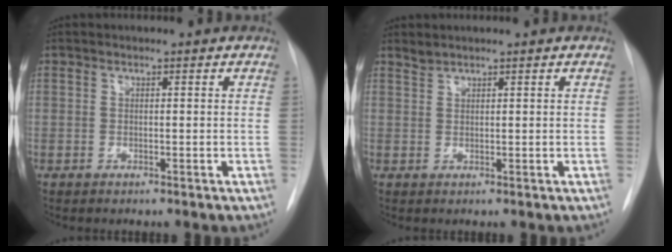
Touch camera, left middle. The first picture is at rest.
{"total": 0.9, "force": [0.9, 0.0, 0.0], "torque": [-0.003, 0.002, 0.021]}